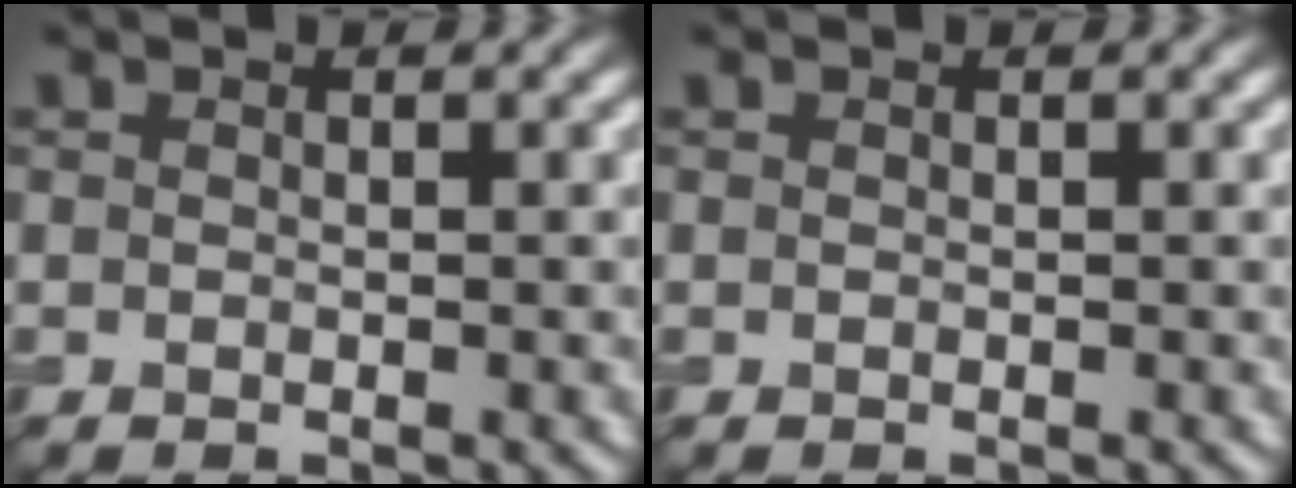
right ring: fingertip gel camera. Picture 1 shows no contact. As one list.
[{"total": 0.0}]